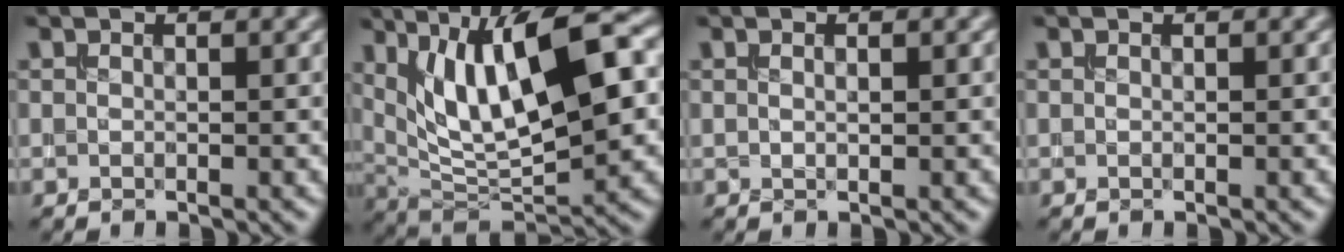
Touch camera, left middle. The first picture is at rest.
{"total": 11.9, "force": [3.3, 3.8, 10.7], "torque": [-0.175, 0.006, 0.060]}
{"total": 0.8, "force": [0.3, 0.1, 0.7], "torque": [-0.012, 0.000, 0.006]}
{"total": 0.0}